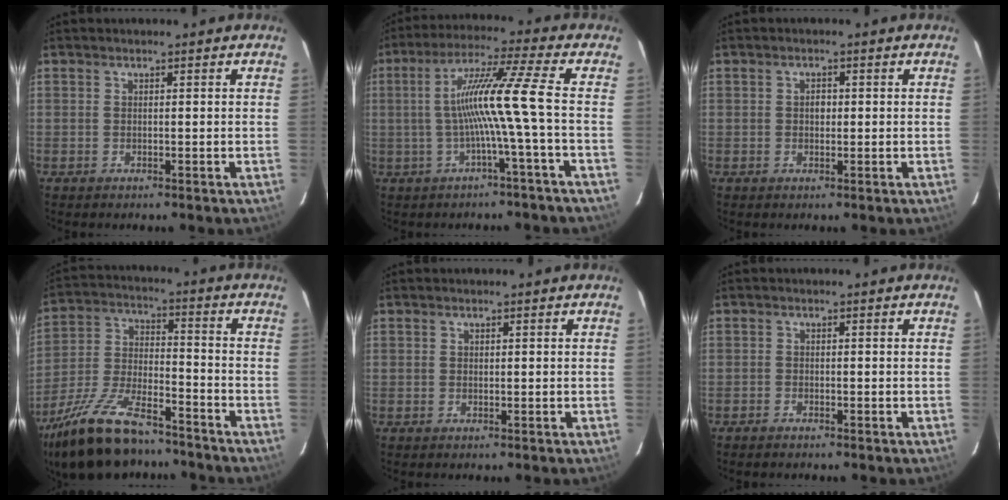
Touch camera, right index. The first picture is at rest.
{"total": 10.4, "force": [-1.9, -2.5, 9.9], "torque": [-0.181, 0.005, -0.027]}
{"total": 1.5, "force": [0.0, 1.2, 0.8], "torque": [-0.014, 0.006, -0.001]}
{"total": 21.0, "force": [-16.1, 7.0, 11.4], "torque": [-0.239, -0.020, -0.280]}
{"total": 0.0}
{"total": 1.1, "force": [-1.0, 0.3, 0.3], "torque": [-0.015, 0.001, -0.022]}